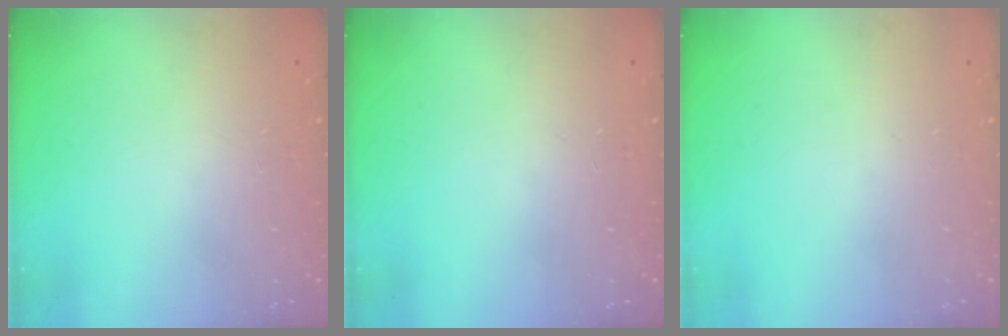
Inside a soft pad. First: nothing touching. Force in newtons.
{"total": 0.0}
{"total": 0.0}